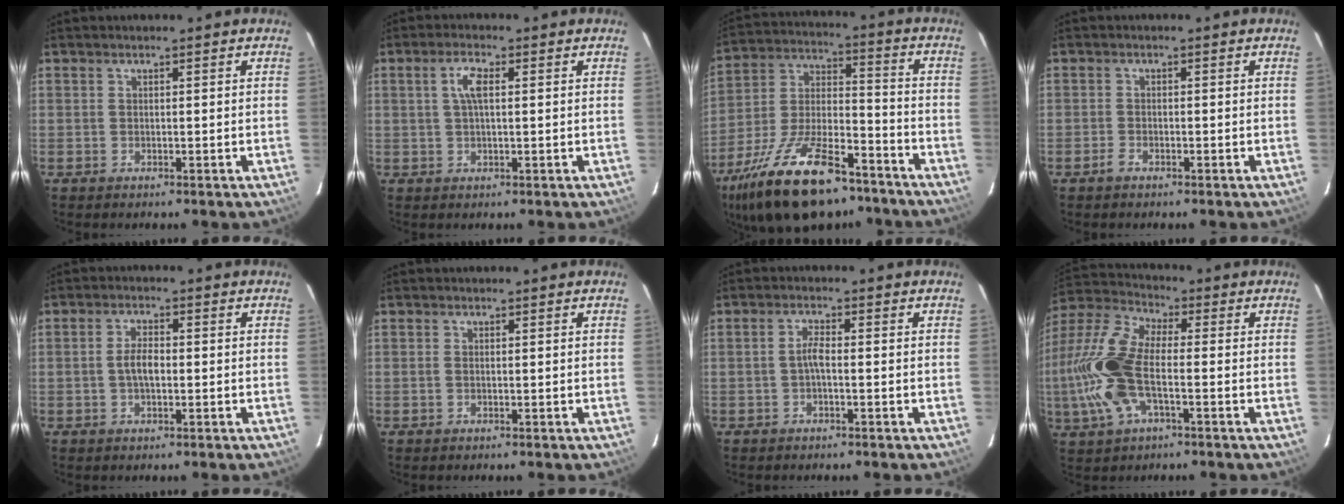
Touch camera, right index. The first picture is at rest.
{"total": 3.6, "force": [0.8, 1.2, 3.3], "torque": [-0.067, 0.008, 0.017]}
{"total": 24.7, "force": [-16.6, 9.8, 15.4], "torque": [-0.302, -0.013, -0.269]}
{"total": 1.5, "force": [-1.1, 0.6, 0.7], "torque": [-0.018, 0.000, -0.024]}
{"total": 3.3, "force": [-0.5, 1.4, 3.0], "torque": [-0.061, 0.006, -0.007]}
{"total": 0.5, "force": [0.0, 0.2, 0.5], "torque": [-0.013, 0.000, -0.002]}
{"total": 2.0, "force": [-0.7, 0.3, 1.8], "torque": [-0.038, 0.007, -0.015]}
{"total": 16.5, "force": [-2.8, 7.4, 14.4], "torque": [-0.322, 0.006, -0.063]}